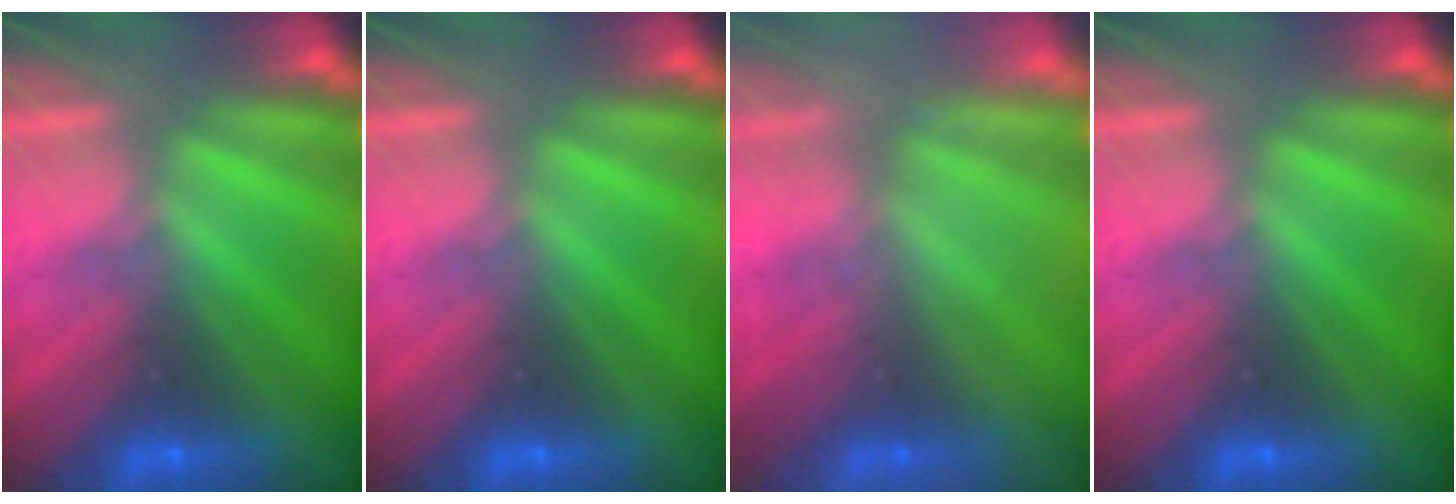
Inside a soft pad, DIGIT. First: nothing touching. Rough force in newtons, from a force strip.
{"total": 0.0}
{"total": 2.1}
{"total": 0.0}